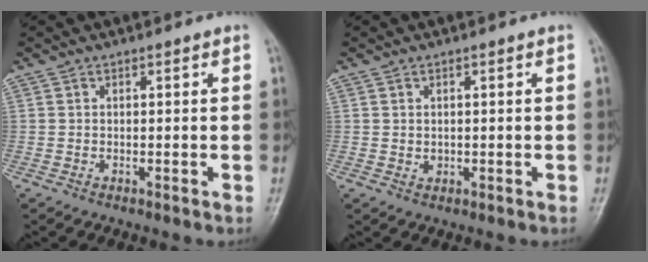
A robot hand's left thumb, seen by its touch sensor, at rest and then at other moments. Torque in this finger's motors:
{"motor_torque": [-0.48, 0.01, -0.26, 0.06, 0.03]}